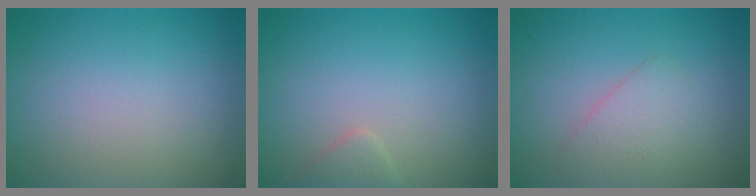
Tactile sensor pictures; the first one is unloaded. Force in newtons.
{"total": 1.2, "press": 1.2, "slide": 0.1}
{"total": 2.2, "press": 2.2, "slide": 0.1}